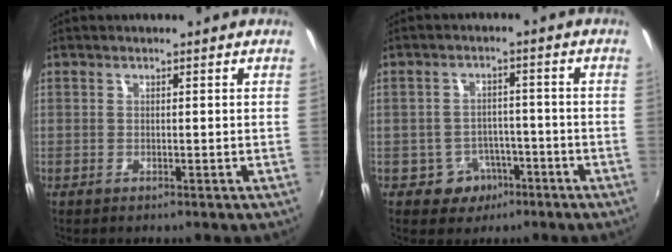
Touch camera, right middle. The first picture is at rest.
{"total": 5.4, "force": [-3.0, 4.4, 1.0], "torque": [-0.029, 0.014, -0.036]}